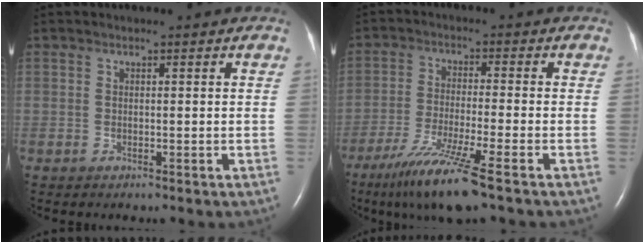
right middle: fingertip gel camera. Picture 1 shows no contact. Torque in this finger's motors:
{"motor_torque": [1.12, -1.02, 0.29, 0.12]}